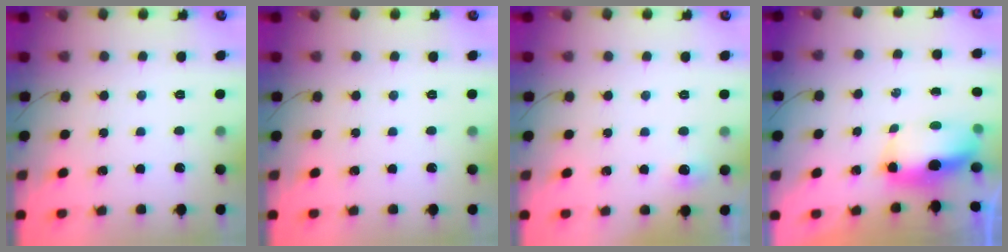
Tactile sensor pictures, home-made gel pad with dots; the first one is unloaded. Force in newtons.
{"total": 0.0}
{"total": 4.0, "press": 3.7, "slide": 1.6}
{"total": 7.0, "press": 6.9, "slide": 1.0}